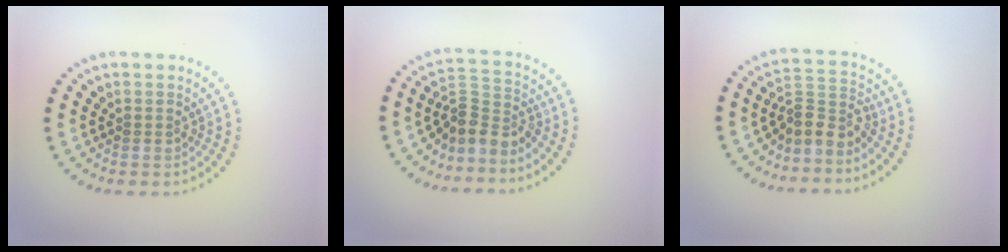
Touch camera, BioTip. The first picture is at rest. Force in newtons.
{"total": 3.4, "press": 2.3, "slide": 2.5}
{"total": 3.0, "press": 2.2, "slide": 2.1}